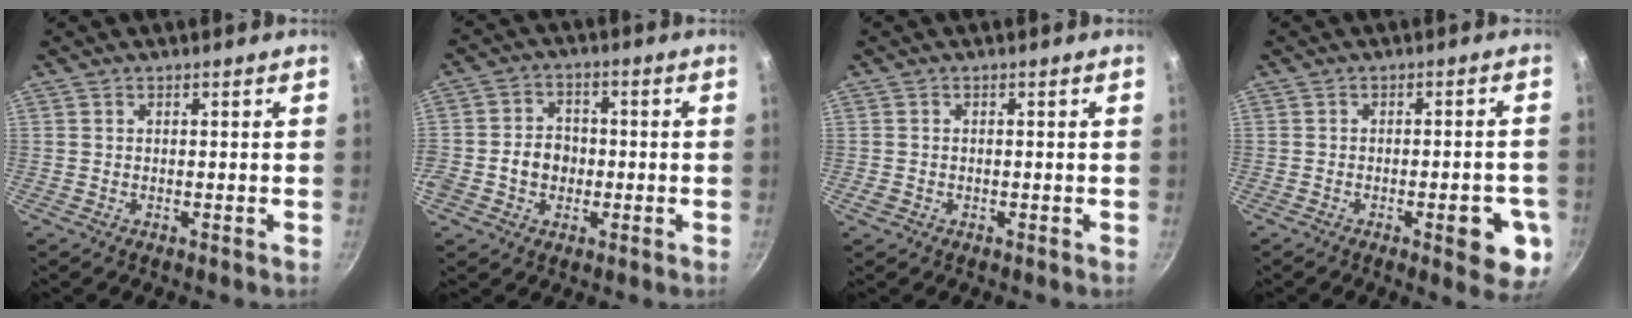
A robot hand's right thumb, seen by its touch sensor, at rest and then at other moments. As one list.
[{"total": 7.0, "force": [-1.4, 5.9, 3.5], "torque": [-0.035, 0.018, -0.033]}, {"total": 1.4, "force": [-0.5, 1.1, 0.6], "torque": [-0.012, 0.001, -0.008]}, {"total": 9.0, "force": [-3.1, 3.2, 7.8], "torque": [-0.072, 0.013, -0.035]}]